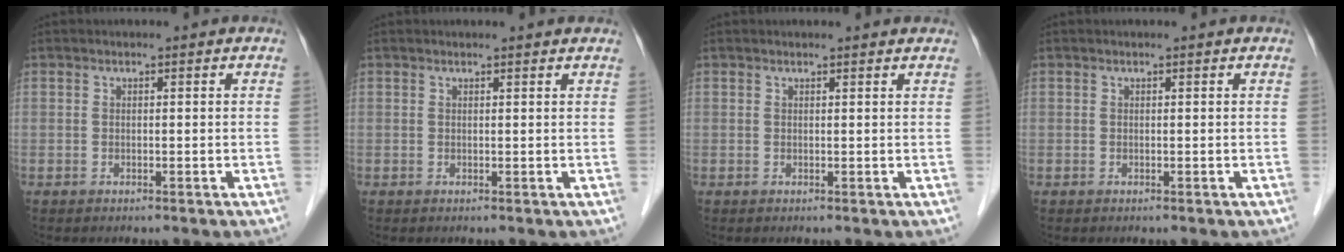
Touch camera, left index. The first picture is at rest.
{"total": 2.3, "force": [2.3, 0.1, 0.4], "torque": [-0.012, 0.006, 0.020]}
{"total": 2.8, "force": [2.7, 0.2, 0.5], "torque": [-0.011, 0.008, 0.023]}
{"total": 0.0}